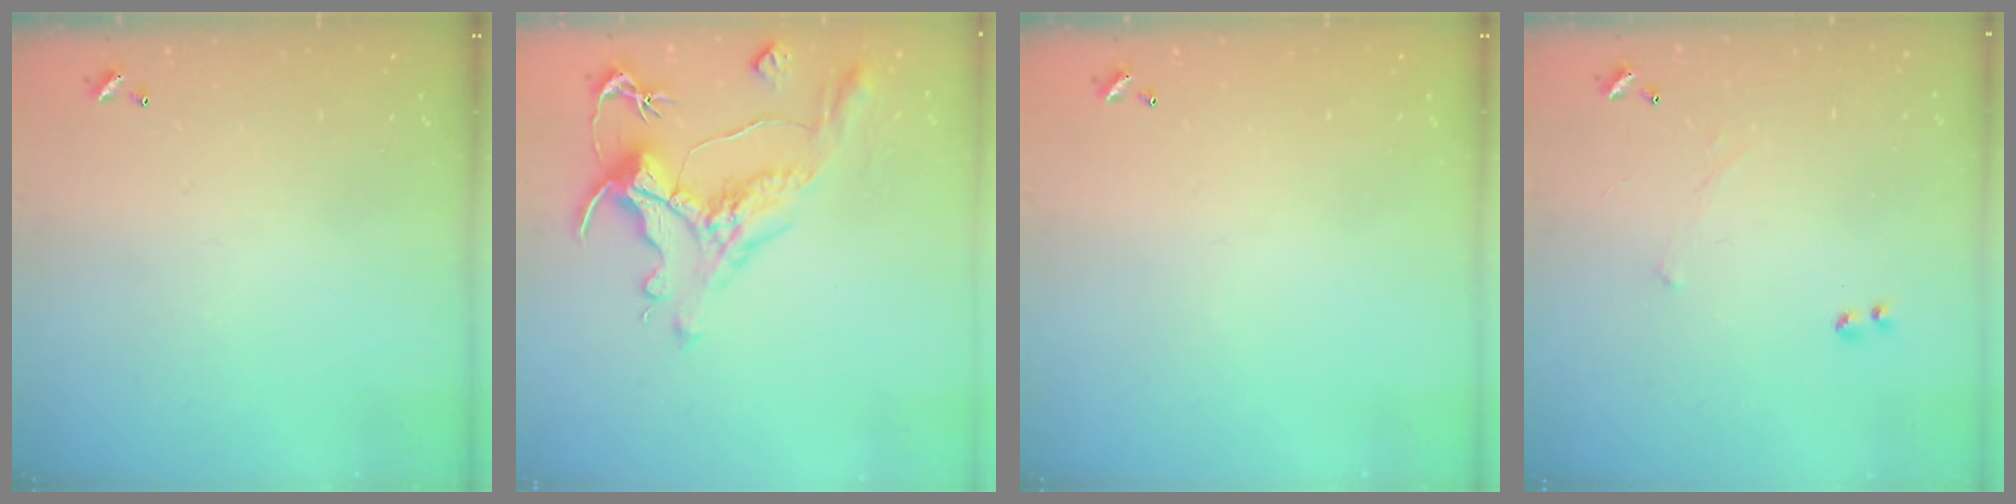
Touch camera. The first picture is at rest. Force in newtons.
{"total": 2.2, "press": 1.7, "slide": 1.4}
{"total": 0.0}
{"total": 1.7, "press": 1.7, "slide": 0.4}